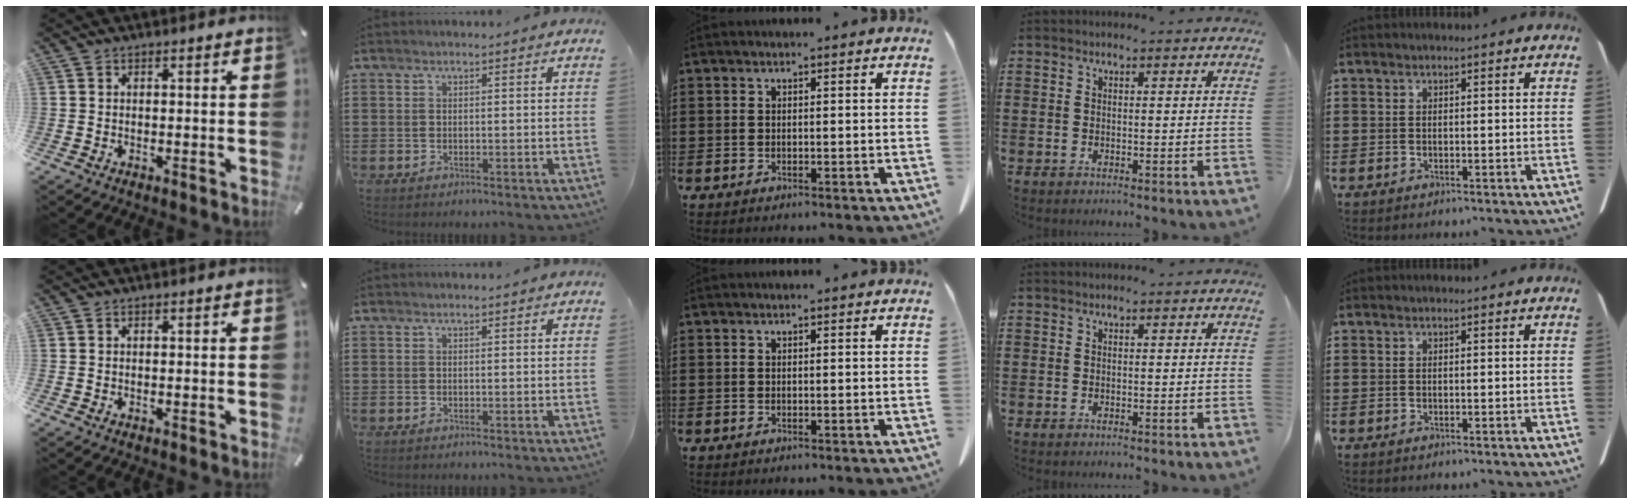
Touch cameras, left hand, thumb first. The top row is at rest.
{}